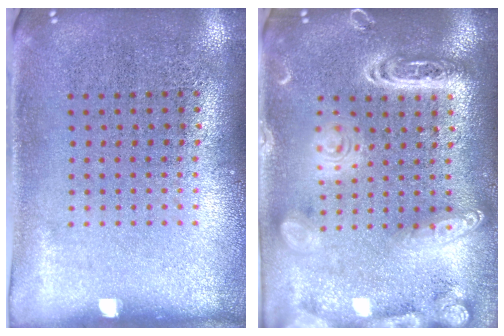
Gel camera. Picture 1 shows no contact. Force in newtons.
{"total": 3.3, "press": 3.3, "slide": 0.2}